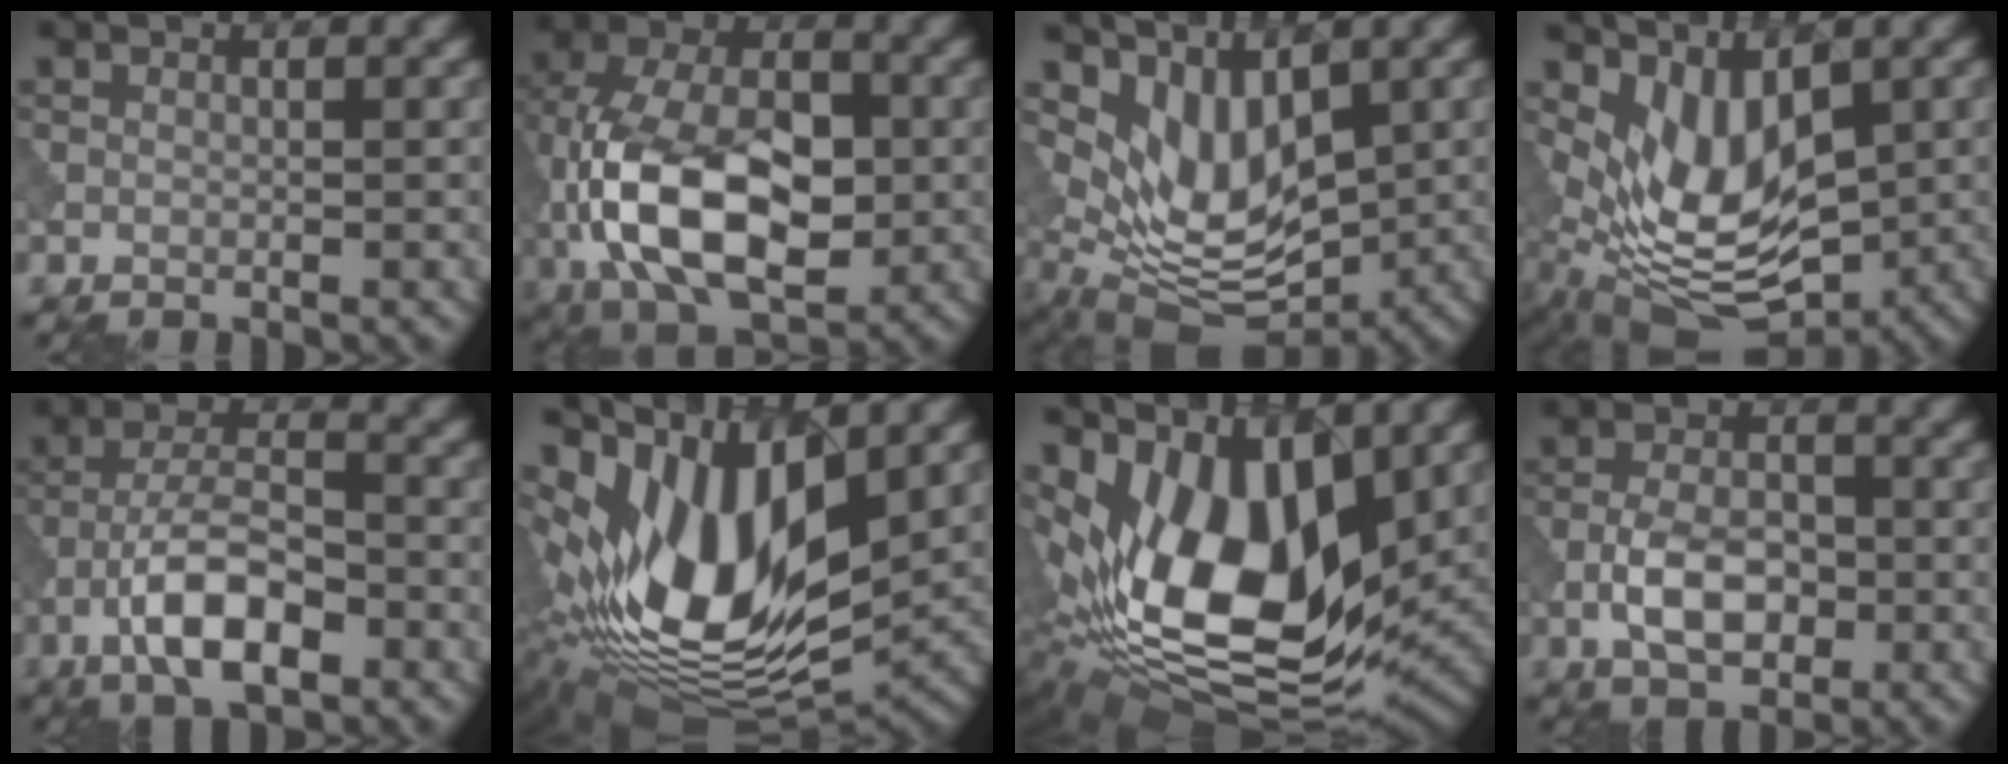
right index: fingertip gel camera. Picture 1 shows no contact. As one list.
[{"total": 13.3, "force": [-2.5, 7.6, 10.6], "torque": [-0.204, 0.005, -0.061]}, {"total": 6.9, "force": [2.3, 3.7, 5.3], "torque": [-0.104, -0.020, 0.050]}, {"total": 7.5, "force": [0.9, 4.5, 6.0], "torque": [-0.114, -0.018, 0.021]}, {"total": 7.5, "force": [-3.6, 2.9, 5.9], "torque": [-0.103, 0.009, -0.071]}, {"total": 13.7, "force": [3.3, 6.7, 11.6], "torque": [-0.230, -0.003, 0.058]}, {"total": 15.0, "force": [2.2, 7.8, 12.7], "torque": [-0.224, -0.014, 0.036]}, {"total": 5.1, "force": [-1.8, 2.8, 3.9], "torque": [-0.070, 0.004, -0.037]}]